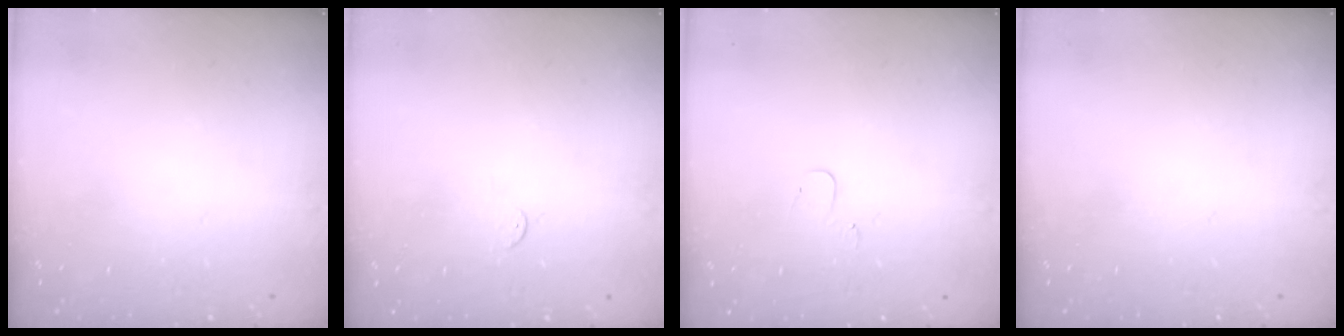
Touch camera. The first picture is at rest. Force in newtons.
{"total": 2.9, "press": 2.9, "slide": 0.4}
{"total": 3.2, "press": 3.2, "slide": 0.3}
{"total": 0.0}